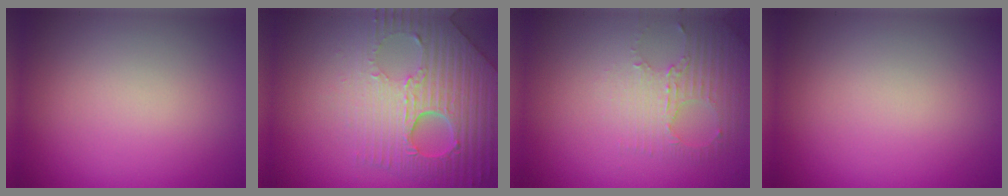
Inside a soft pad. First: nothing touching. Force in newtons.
{"total": 8.7, "press": 6.0, "slide": 6.3}
{"total": 2.9, "press": 2.3, "slide": 1.8}
{"total": 0.0}